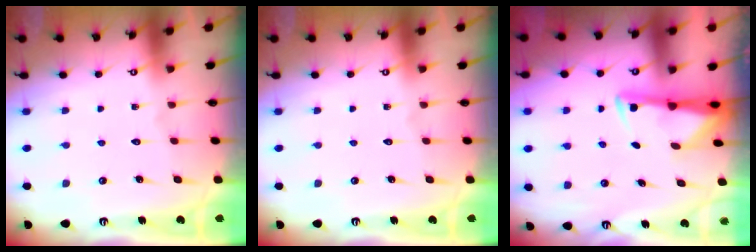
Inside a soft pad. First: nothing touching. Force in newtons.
{"total": 0.0}
{"total": 2.8, "press": 2.8, "slide": 0.5}